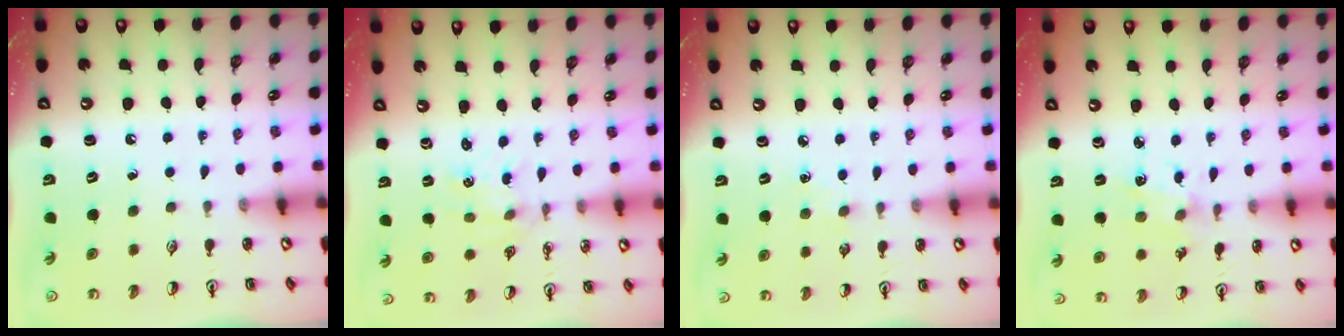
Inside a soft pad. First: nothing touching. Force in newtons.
{"total": 1.0, "press": 0.9, "slide": 0.2}
{"total": 2.9, "press": 2.9, "slide": 0.5}
{"total": 2.0, "press": 2.0, "slide": 0.5}